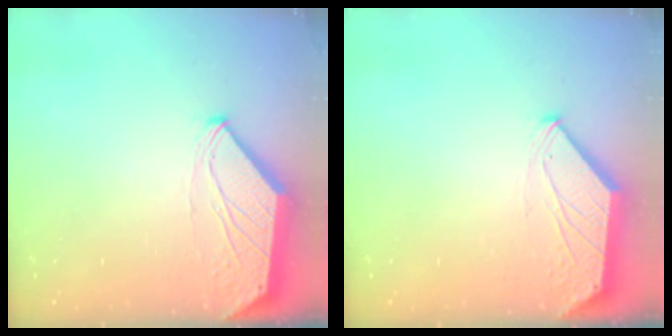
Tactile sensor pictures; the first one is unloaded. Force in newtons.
{"total": 0.7, "press": 0.6, "slide": 0.4}